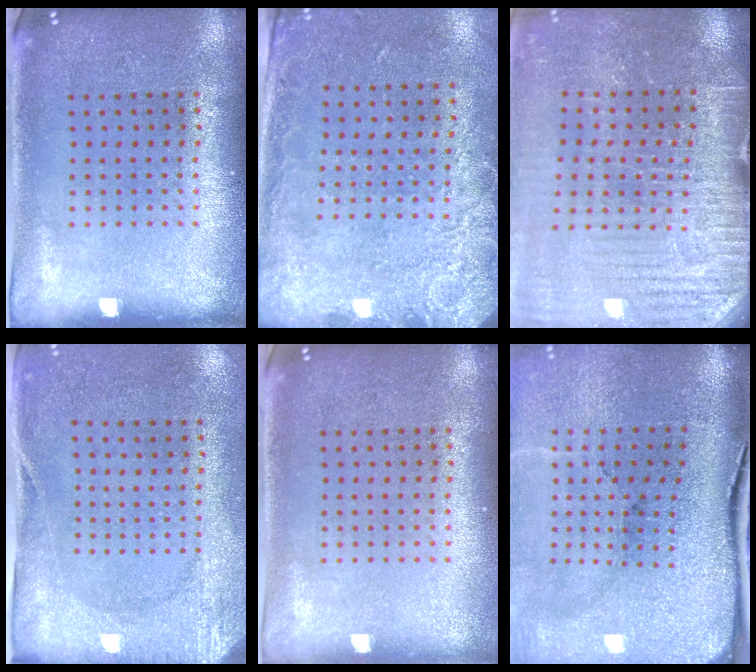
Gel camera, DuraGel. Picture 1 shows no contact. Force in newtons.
{"total": 2.6, "press": 1.9, "slide": 1.8}
{"total": 3.9, "press": 3.9, "slide": 0.6}
{"total": 2.7, "press": 2.1, "slide": 1.7}
{"total": 0.0}
{"total": 5.1, "press": 4.0, "slide": 3.1}